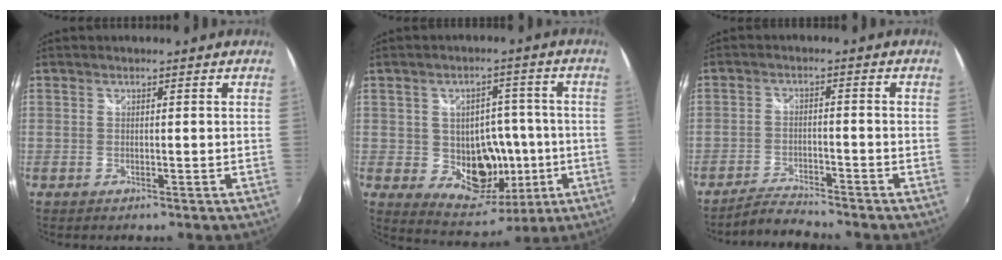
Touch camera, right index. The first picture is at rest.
{"total": 11.4, "force": [-1.7, 9.5, 6.2], "torque": [-0.106, 0.005, -0.006]}
{"total": 5.0, "force": [-4.9, -0.2, 1.0], "torque": [-0.040, -0.002, -0.093]}